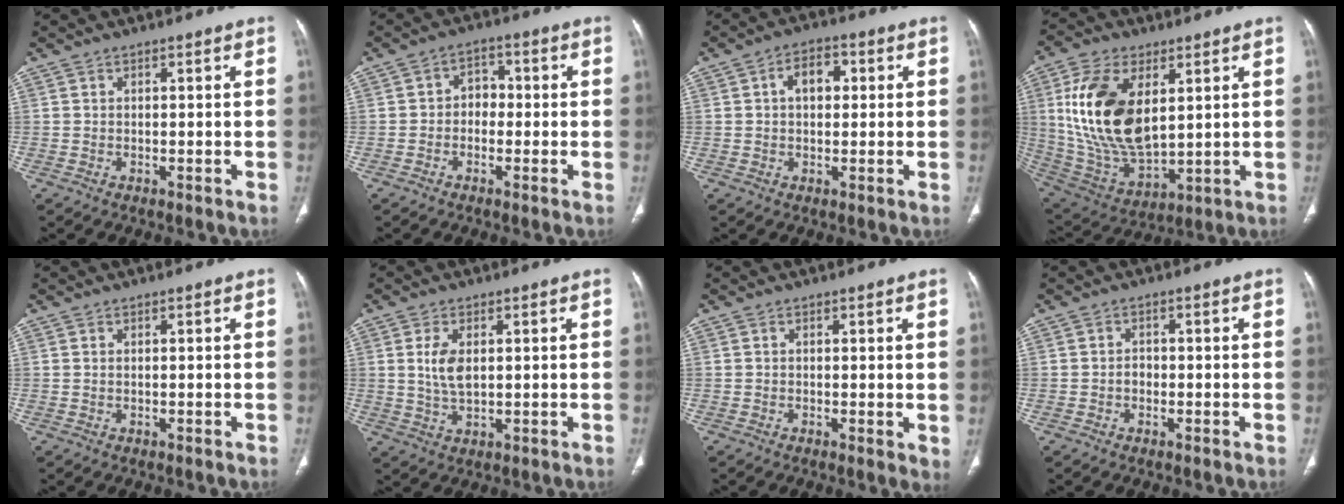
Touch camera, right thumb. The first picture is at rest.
{"total": 4.0, "force": [-0.7, 3.2, 2.2], "torque": [-0.012, 0.019, -0.023]}
{"total": 5.8, "force": [1.1, 3.8, 4.2], "torque": [-0.055, 0.015, 0.012]}
{"total": 19.8, "force": [4.9, 10.8, 15.9], "torque": [-0.302, -0.025, 0.103]}
{"total": 0.0}
{"total": 5.3, "force": [1.0, 2.8, 4.4], "torque": [-0.091, -0.006, 0.024]}
{"total": 2.2, "force": [0.2, 0.7, 2.1], "torque": [-0.032, -0.009, 0.000]}
{"total": 1.4, "force": [-0.5, 1.2, 0.7], "torque": [-0.004, 0.007, -0.009]}